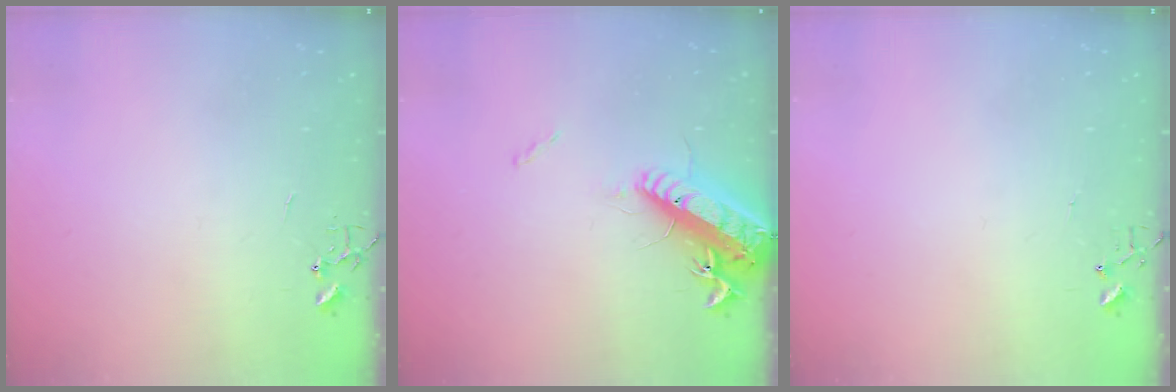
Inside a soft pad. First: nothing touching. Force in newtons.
{"total": 16.7, "press": 16.2, "slide": 4.1}
{"total": 3.6, "press": 3.6, "slide": 0.4}